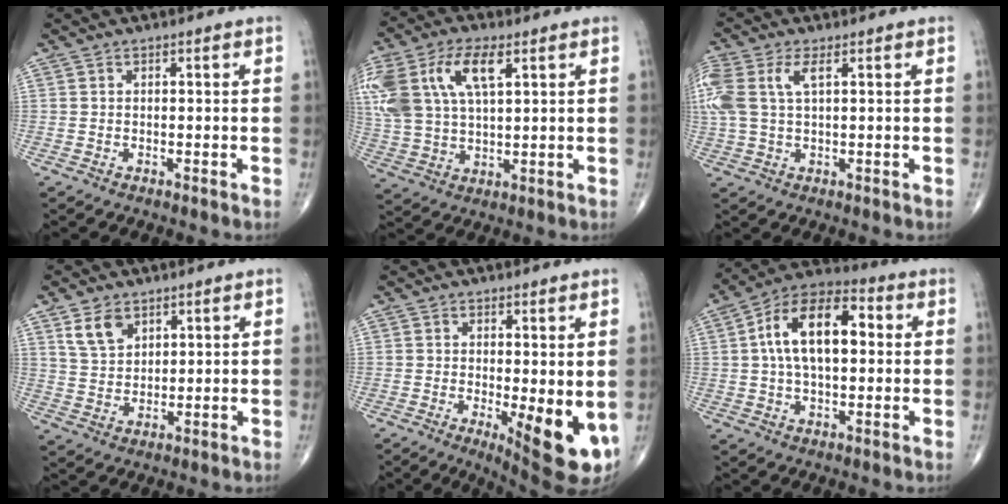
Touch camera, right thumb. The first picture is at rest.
{"total": 18.6, "force": [6.8, 9.5, 14.4], "torque": [-0.337, 0.014, 0.132]}
{"total": 10.4, "force": [3.0, 5.1, 8.5], "torque": [-0.235, 0.019, 0.064]}
{"total": 5.8, "force": [3.4, 3.6, 3.0], "torque": [-0.043, -0.018, 0.071]}
{"total": 10.8, "force": [-2.0, 3.4, 10.0], "torque": [-0.131, -0.024, -0.017]}
{"total": 15.6, "force": [2.2, 8.4, 13.0], "torque": [-0.214, 0.030, 0.030]}